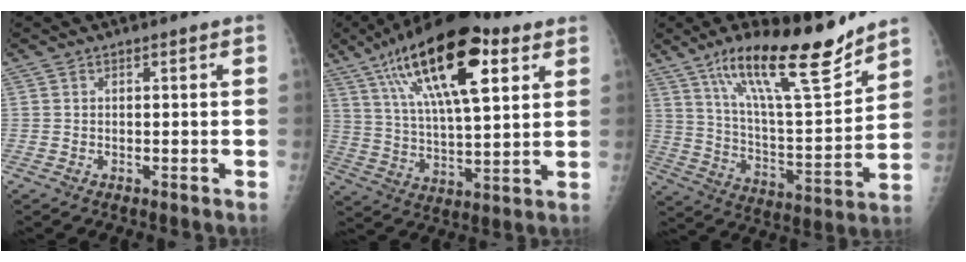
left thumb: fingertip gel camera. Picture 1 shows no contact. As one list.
[{"total": 22.6, "force": [10.6, 8.2, 18.2], "torque": [-0.296, -0.014, 0.178]}, {"total": 20.5, "force": [14.6, 4.4, 13.7], "torque": [-0.201, -0.078, 0.251]}]